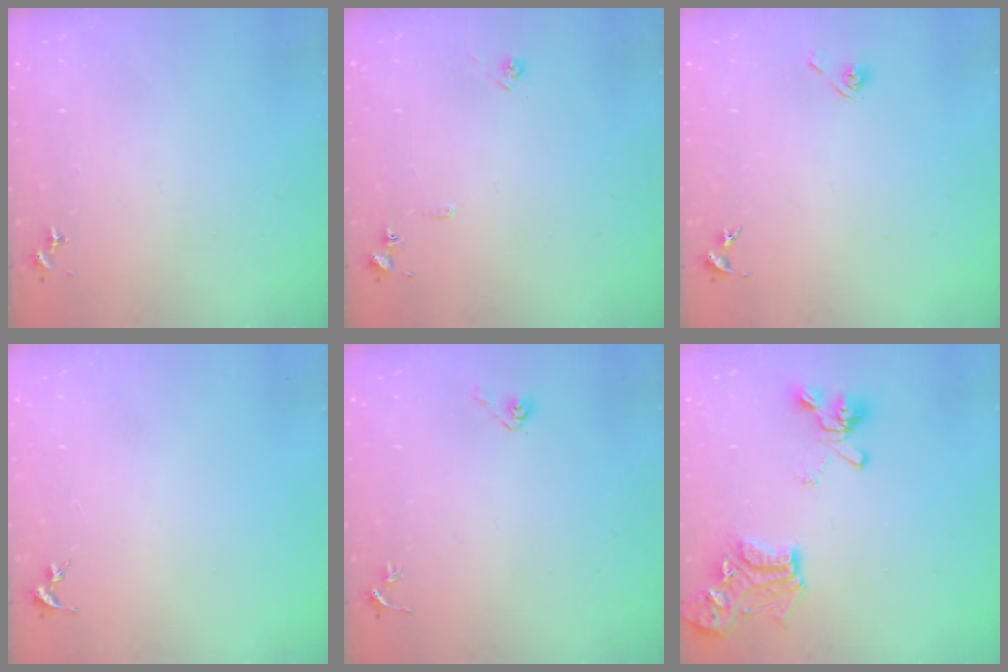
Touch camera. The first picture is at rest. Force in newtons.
{"total": 6.9, "press": 6.9, "slide": 0.7}
{"total": 4.3, "press": 3.9, "slide": 1.9}
{"total": 0.0}
{"total": 3.6, "press": 3.3, "slide": 1.5}
{"total": 17.1, "press": 17.0, "slide": 1.6}